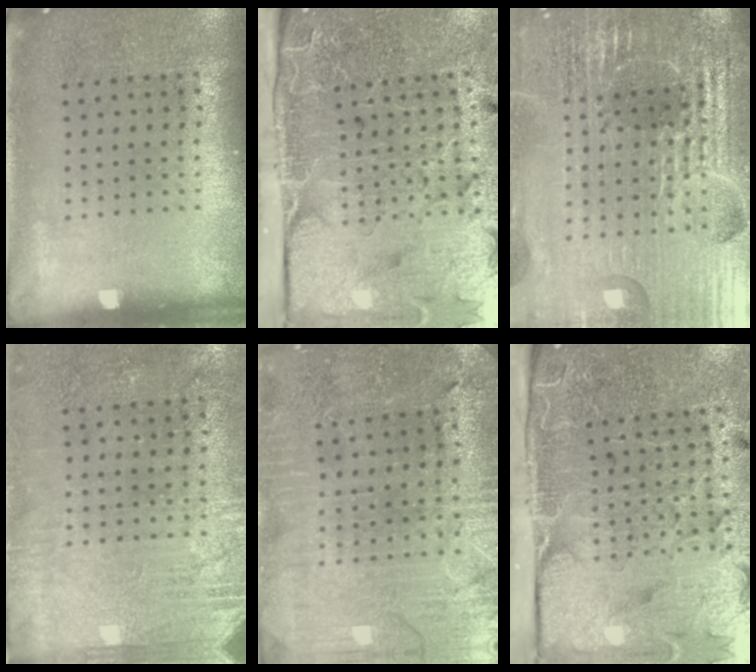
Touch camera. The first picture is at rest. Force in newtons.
{"total": 4.9, "press": 4.0, "slide": 3.0}
{"total": 6.5, "press": 5.7, "slide": 3.0}
{"total": 2.8, "press": 2.5, "slide": 1.3}
{"total": 1.2, "press": 1.2, "slide": 0.2}
{"total": 5.1, "press": 3.9, "slide": 3.3}